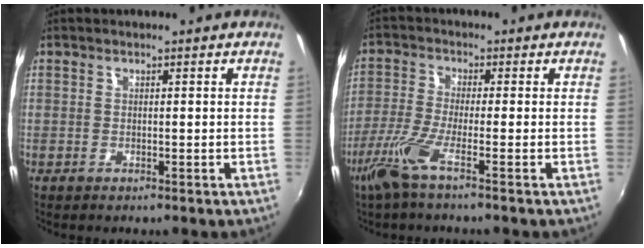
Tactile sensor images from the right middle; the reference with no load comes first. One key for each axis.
{"total": 6.5, "fx": -3.8, "fy": -0.2, "fz": 5.3, "tx": -0.129, "ty": -0.012, "tz": -0.077}